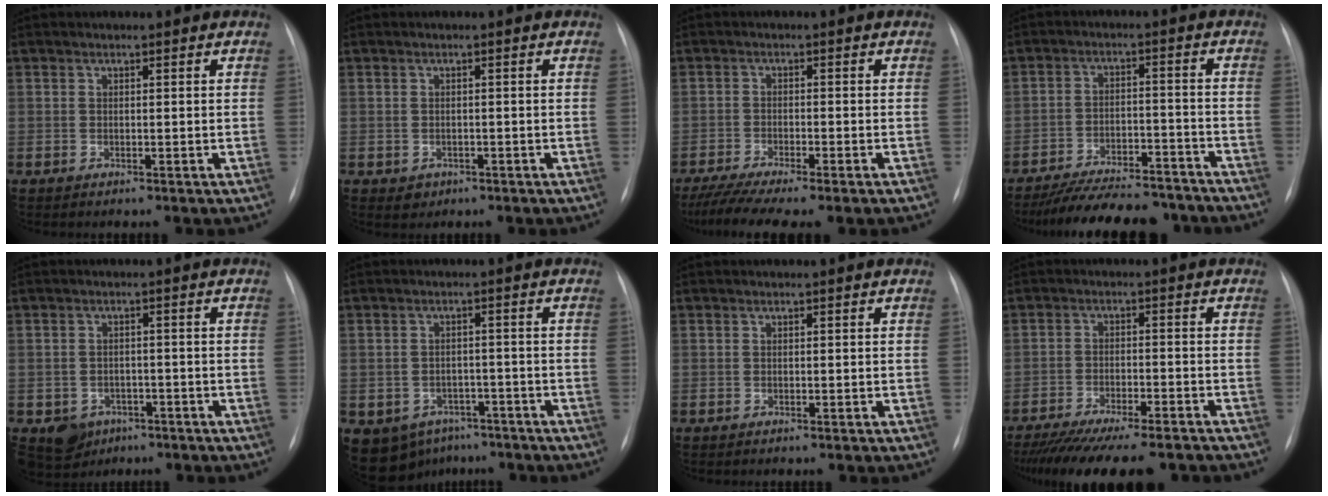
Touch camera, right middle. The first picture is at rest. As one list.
[{"total": 1.7, "force": [-0.7, 1.5, 0.3], "torque": [-0.002, 0.004, -0.005]}, {"total": 9.1, "force": [-7.3, 0.7, 5.4], "torque": [-0.090, -0.014, -0.117]}, {"total": 16.6, "force": [-14.9, 4.3, 6.0], "torque": [-0.105, 0.011, -0.212]}, {"total": 5.5, "force": [-2.9, 4.5, 1.2], "torque": [-0.021, 0.008, -0.036]}, {"total": 10.9, "force": [-6.6, 8.1, 3.1], "torque": [-0.071, 0.012, -0.080]}, {"total": 0.0}, {"total": 16.7, "force": [-14.4, 2.9, 8.0], "torque": [-0.129, -0.023, -0.205]}]